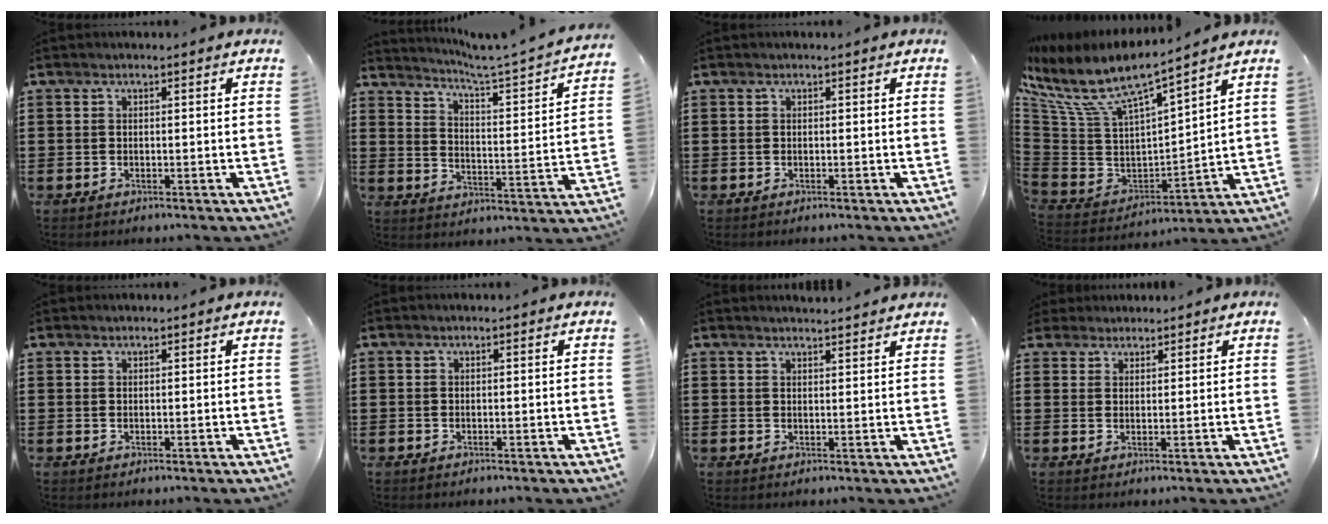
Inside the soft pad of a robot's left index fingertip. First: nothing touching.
{"total": 3.8, "force": [3.2, -0.9, 1.7], "torque": [-0.053, -0.035, 0.042]}
{"total": 0.0}
{"total": 9.2, "force": [6.4, 2.5, 6.1], "torque": [-0.149, -0.052, 0.106]}
{"total": 0.5, "force": [0.5, 0.1, 0.0], "torque": [-0.002, 0.001, 0.011]}
{"total": 0.0}
{"total": 1.9, "force": [1.9, -0.1, 0.0], "torque": [-0.005, -0.001, 0.038]}
{"total": 1.9, "force": [1.8, 0.7, -0.2], "torque": [-0.004, 0.006, 0.036]}